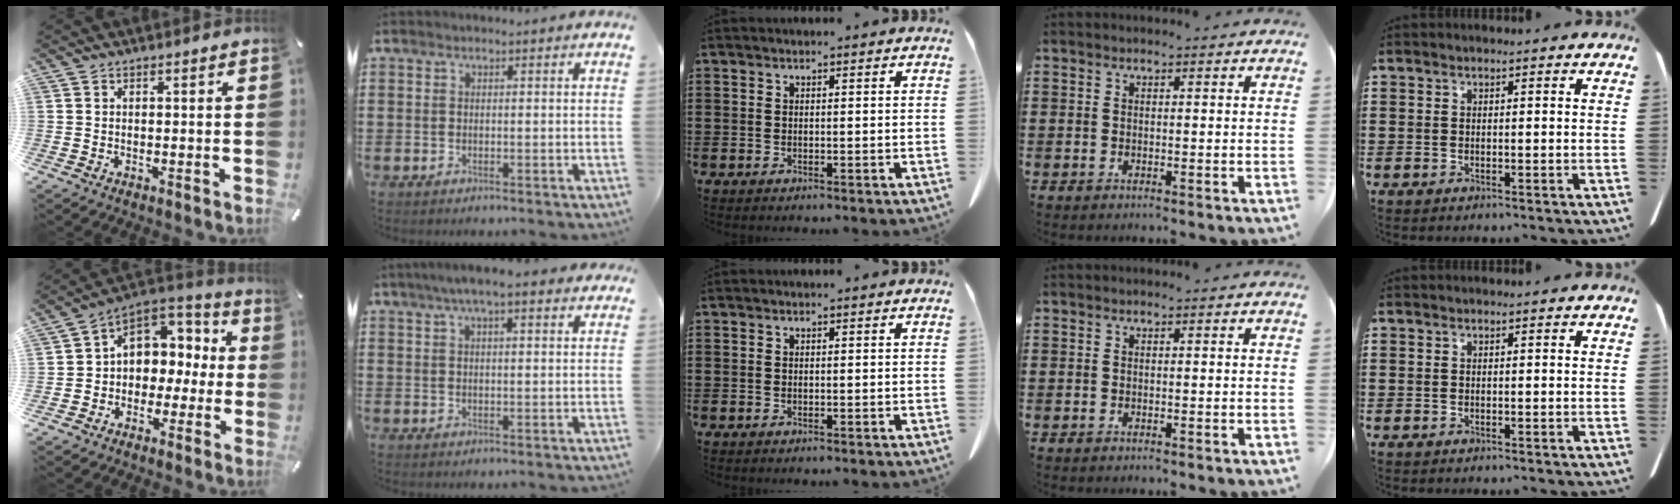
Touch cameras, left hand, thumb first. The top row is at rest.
{"thumb": {"total": 8.8, "force": [1.6, 8.0, 3.1], "torque": [-0.051, -0.010, 0.035]}, "index": {"total": 5.3, "force": [3.6, 0.8, 3.7], "torque": [-0.079, 0.005, 0.063]}}